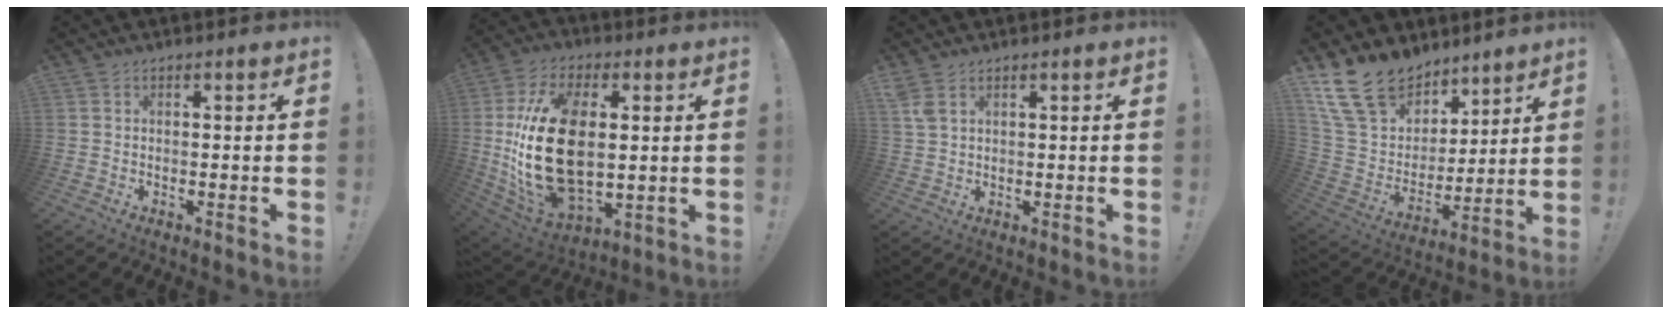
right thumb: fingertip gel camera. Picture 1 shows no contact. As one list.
[{"total": 26.4, "force": [1.9, 15.4, 21.3], "torque": [-0.424, -0.007, 0.042]}, {"total": 3.6, "force": [2.1, 1.8, 2.3], "torque": [-0.043, -0.006, 0.041]}, {"total": 18.5, "force": [12.5, 11.8, 6.9], "torque": [-0.137, -0.069, 0.252]}]